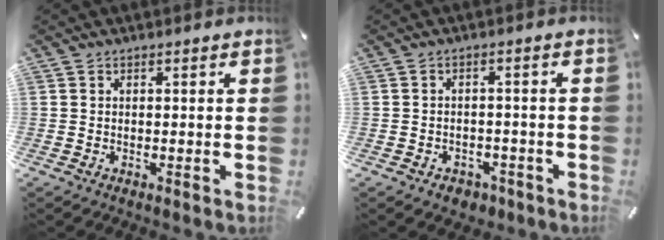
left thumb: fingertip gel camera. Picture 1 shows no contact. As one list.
[{"total": 3.6, "force": [-2.2, 2.6, 1.2], "torque": [-0.017, 0.012, -0.040]}]